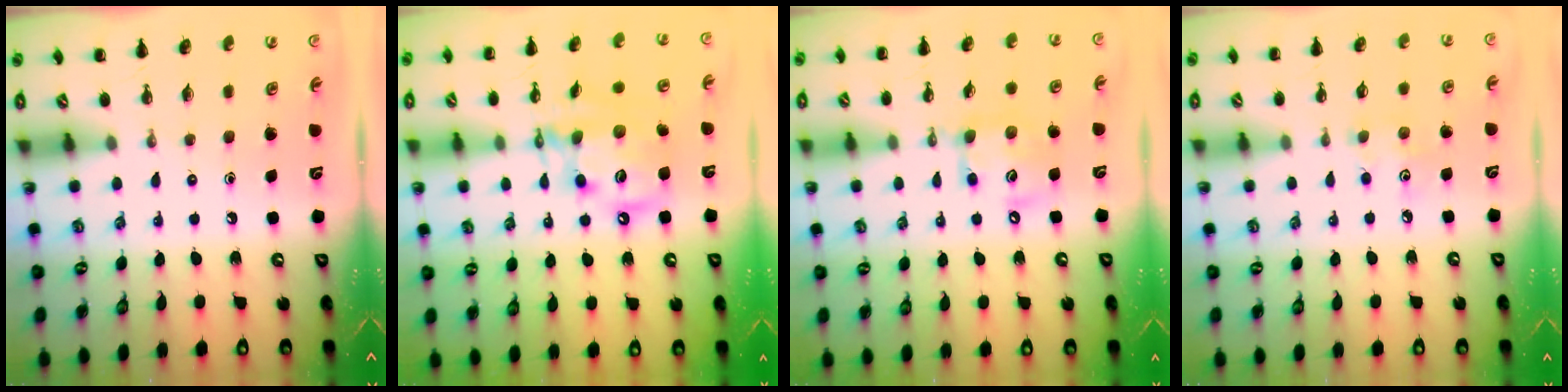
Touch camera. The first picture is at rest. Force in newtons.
{"total": 13.5, "press": 13.4, "slide": 2.0}
{"total": 11.1, "press": 11.0, "slide": 1.3}
{"total": 3.5, "press": 3.4, "slide": 0.6}